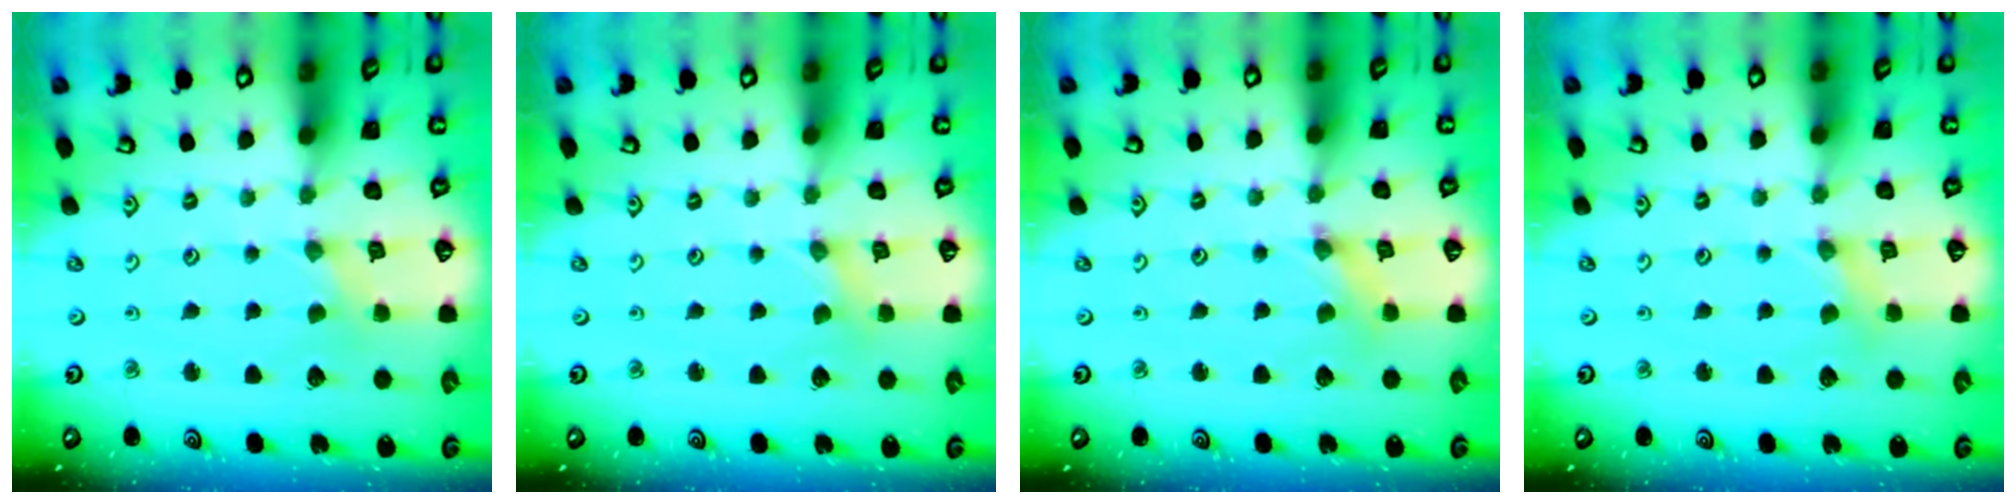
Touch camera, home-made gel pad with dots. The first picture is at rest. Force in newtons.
{"total": 0.0}
{"total": 0.8, "press": 0.8, "slide": 0.2}
{"total": 2.9, "press": 2.9, "slide": 0.6}